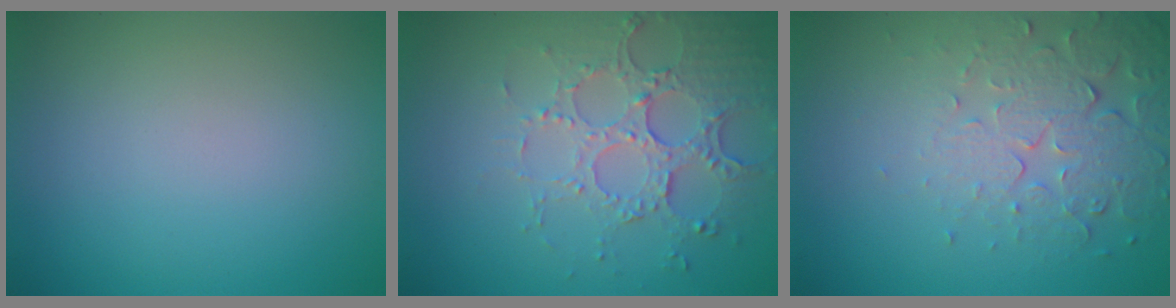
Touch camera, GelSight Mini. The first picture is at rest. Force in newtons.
{"total": 5.2, "press": 3.8, "slide": 3.5}
{"total": 5.1, "press": 3.6, "slide": 3.6}